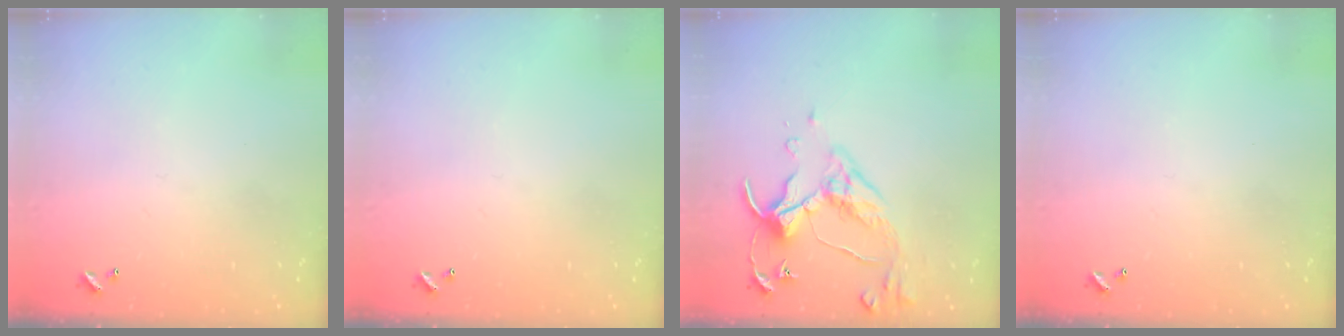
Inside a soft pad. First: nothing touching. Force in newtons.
{"total": 0.0}
{"total": 5.3, "press": 5.2, "slide": 1.0}
{"total": 0.0}